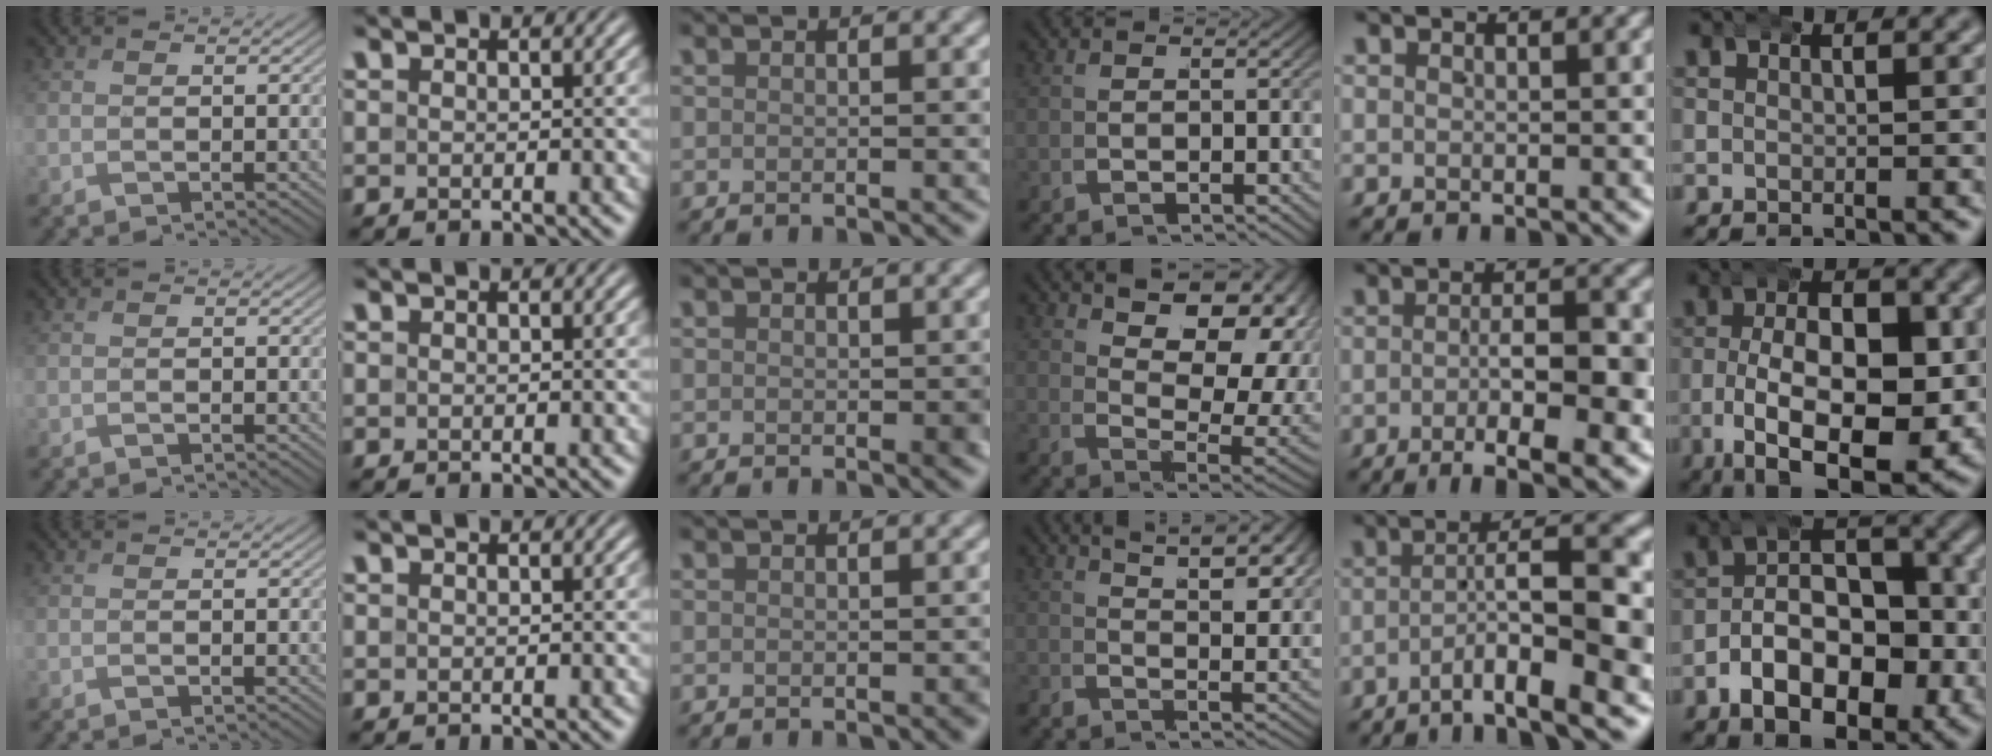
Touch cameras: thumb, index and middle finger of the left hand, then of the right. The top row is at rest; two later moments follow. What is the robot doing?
{"motion": "wrap", "object": "arm wrap"}